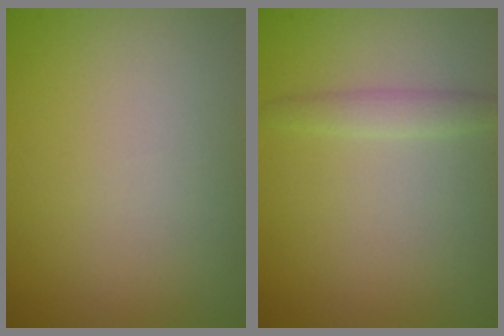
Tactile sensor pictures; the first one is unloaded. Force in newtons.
{"total": 1.4, "press": 1.4, "slide": 0.1}